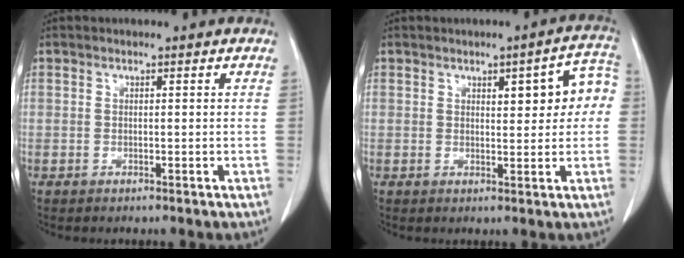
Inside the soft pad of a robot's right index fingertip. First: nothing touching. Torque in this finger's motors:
{"motor_torque": [0.39, 0.12, 0.04, 0.02]}